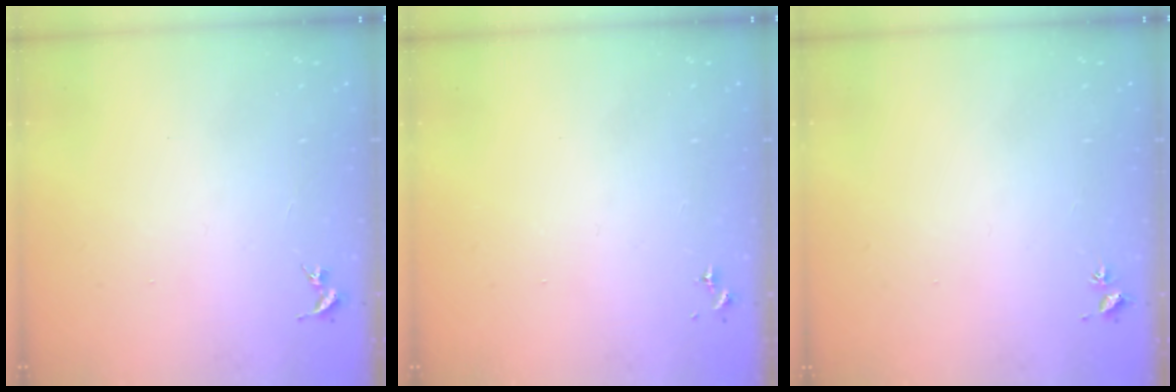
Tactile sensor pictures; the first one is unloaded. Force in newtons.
{"total": 0.0}
{"total": 2.0, "press": 2.0, "slide": 0.3}